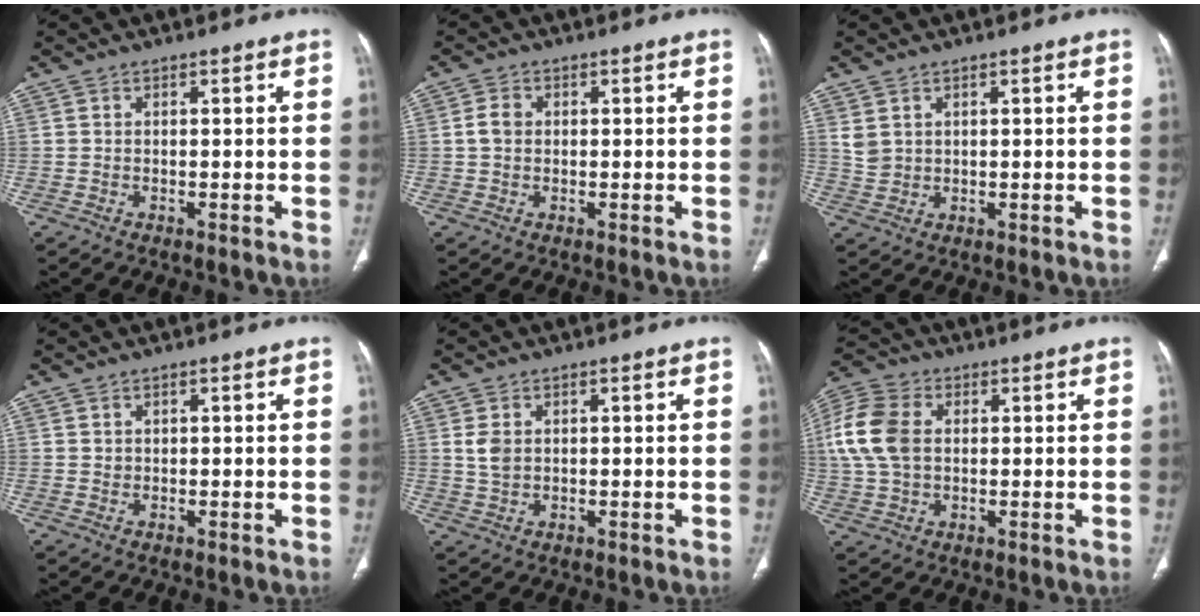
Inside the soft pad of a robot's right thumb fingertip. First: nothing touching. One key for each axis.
{"total": 2.9, "fx": 0.3, "fy": 2.3, "fz": 1.7, "tx": -0.031, "ty": 0.007, "tz": 0.004}
{"total": 2.8, "fx": 1.5, "fy": 2.0, "fz": 1.3, "tx": -0.021, "ty": -0.005, "tz": 0.040}
{"total": 0.6, "fx": 0.3, "fy": 0.5, "fz": 0.0, "tx": 0.010, "ty": 0.001, "tz": 0.004}
{"total": 3.0, "fx": 0.7, "fy": 2.2, "fz": 1.9, "tx": -0.034, "ty": 0.000, "tz": 0.017}
{"total": 11.4, "fx": 1.7, "fy": 7.9, "fz": 8.1, "tx": -0.176, "ty": 0.015, "tz": 0.030}